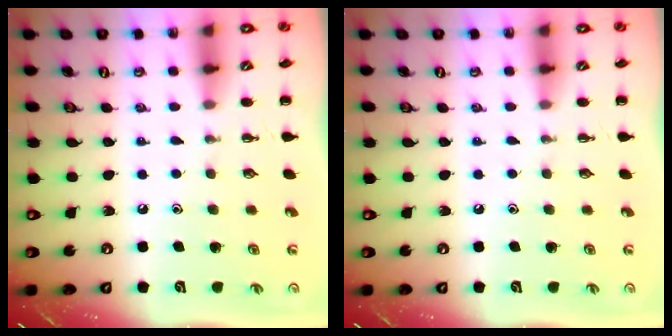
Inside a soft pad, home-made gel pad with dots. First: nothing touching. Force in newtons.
{"total": 0.0}